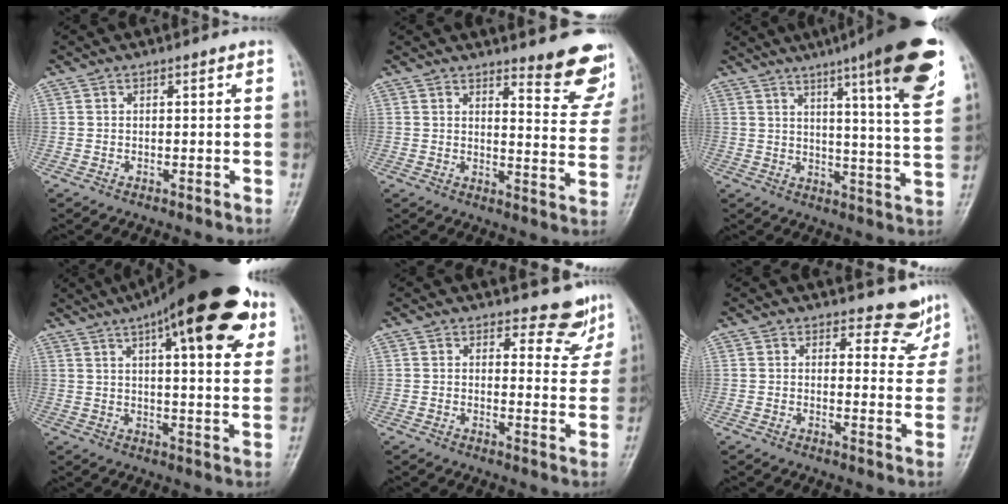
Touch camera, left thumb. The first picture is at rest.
{"total": 11.3, "force": [9.1, 2.6, 6.1], "torque": [-0.040, -0.074, 0.100]}
{"total": 19.6, "force": [11.1, 2.1, 16.1], "torque": [-0.205, -0.043, 0.146]}
{"total": 23.7, "force": [12.2, 7.2, 19.1], "torque": [-0.255, -0.007, 0.170]}
{"total": 6.5, "force": [5.8, 2.7, 0.8], "torque": [0.018, -0.051, 0.059]}
{"total": 6.0, "force": [5.6, 2.4, 0.1], "torque": [0.028, -0.050, 0.053]}